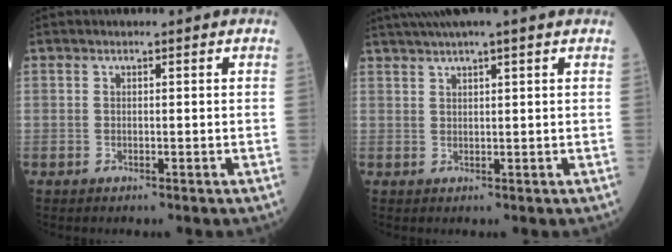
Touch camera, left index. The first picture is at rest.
{"total": 6.6, "force": [5.2, -0.6, 4.0], "torque": [-0.065, 0.034, 0.077]}